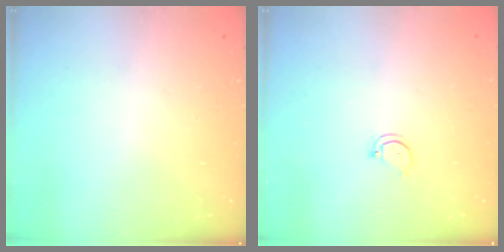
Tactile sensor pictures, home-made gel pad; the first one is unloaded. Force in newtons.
{"total": 3.1, "press": 3.1, "slide": 0.2}